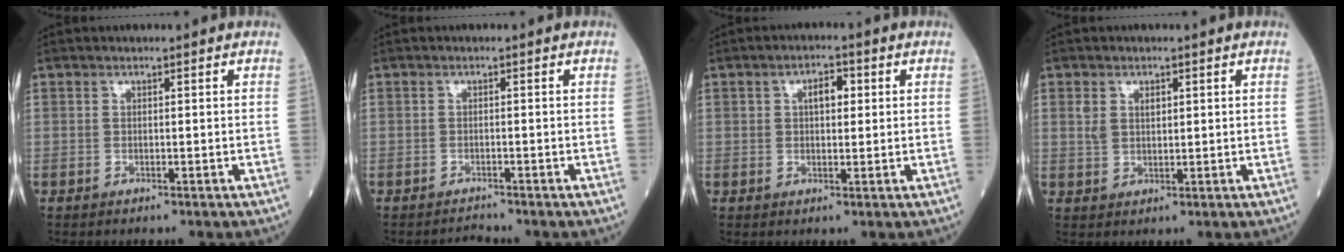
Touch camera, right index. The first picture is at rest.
{"total": 1.1, "force": [-1.0, -0.2, -0.3], "torque": [0.006, -0.009, -0.014]}
{"total": 3.4, "force": [0.9, 1.7, 2.8], "torque": [-0.046, 0.011, 0.013]}
{"total": 2.9, "force": [1.0, 1.8, 2.0], "torque": [-0.043, 0.013, 0.024]}